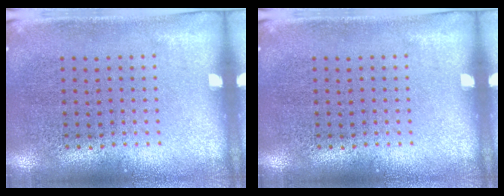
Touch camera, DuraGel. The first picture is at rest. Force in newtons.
{"total": 0.0}